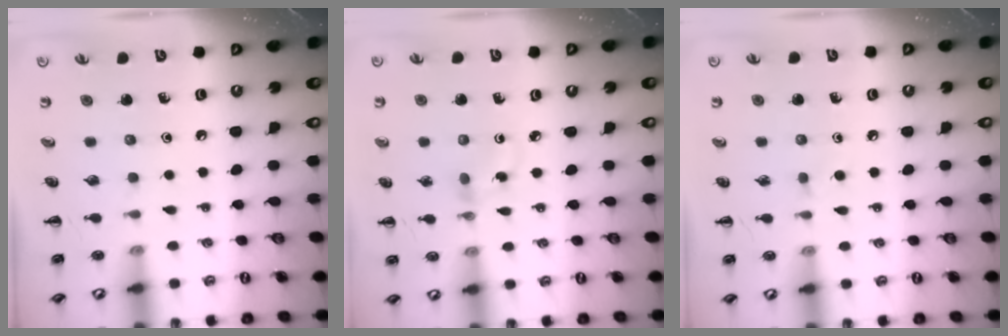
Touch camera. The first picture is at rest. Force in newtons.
{"total": 3.4, "press": 3.1, "slide": 1.4}
{"total": 1.7, "press": 1.5, "slide": 0.9}